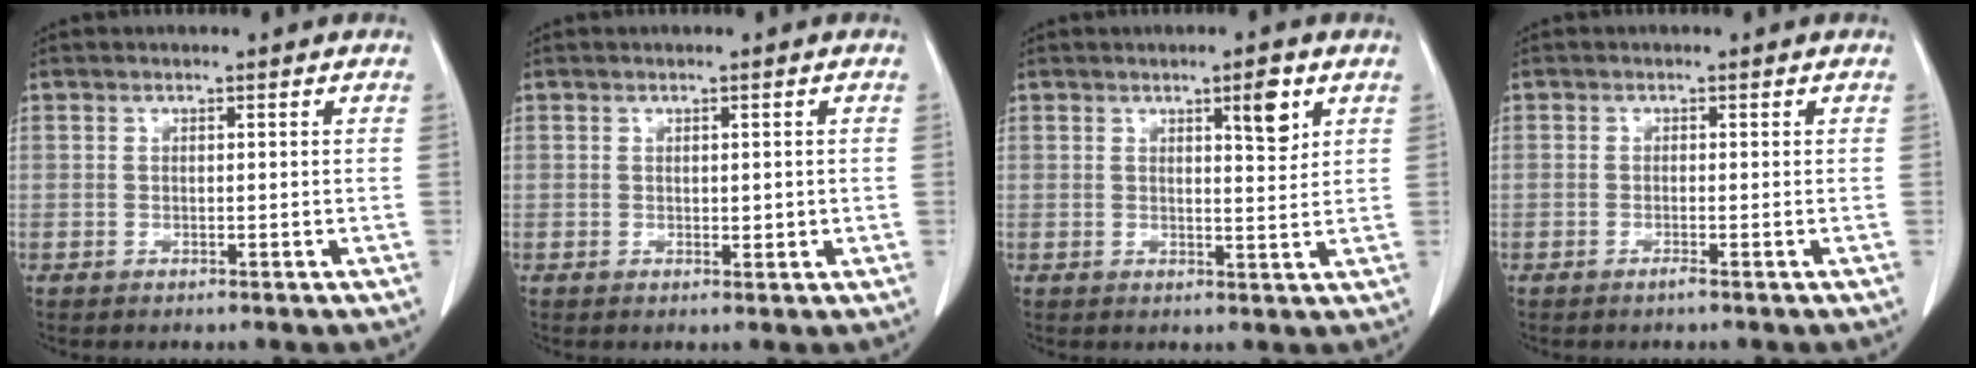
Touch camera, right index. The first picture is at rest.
{"total": 1.5, "force": [0.1, 0.8, 1.3], "torque": [-0.018, -0.004, 0.005]}
{"total": 4.3, "force": [2.3, 0.8, 3.6], "torque": [-0.052, -0.006, 0.035]}
{"total": 0.7, "force": [-0.5, -0.2, 0.5], "torque": [-0.011, -0.002, -0.009]}